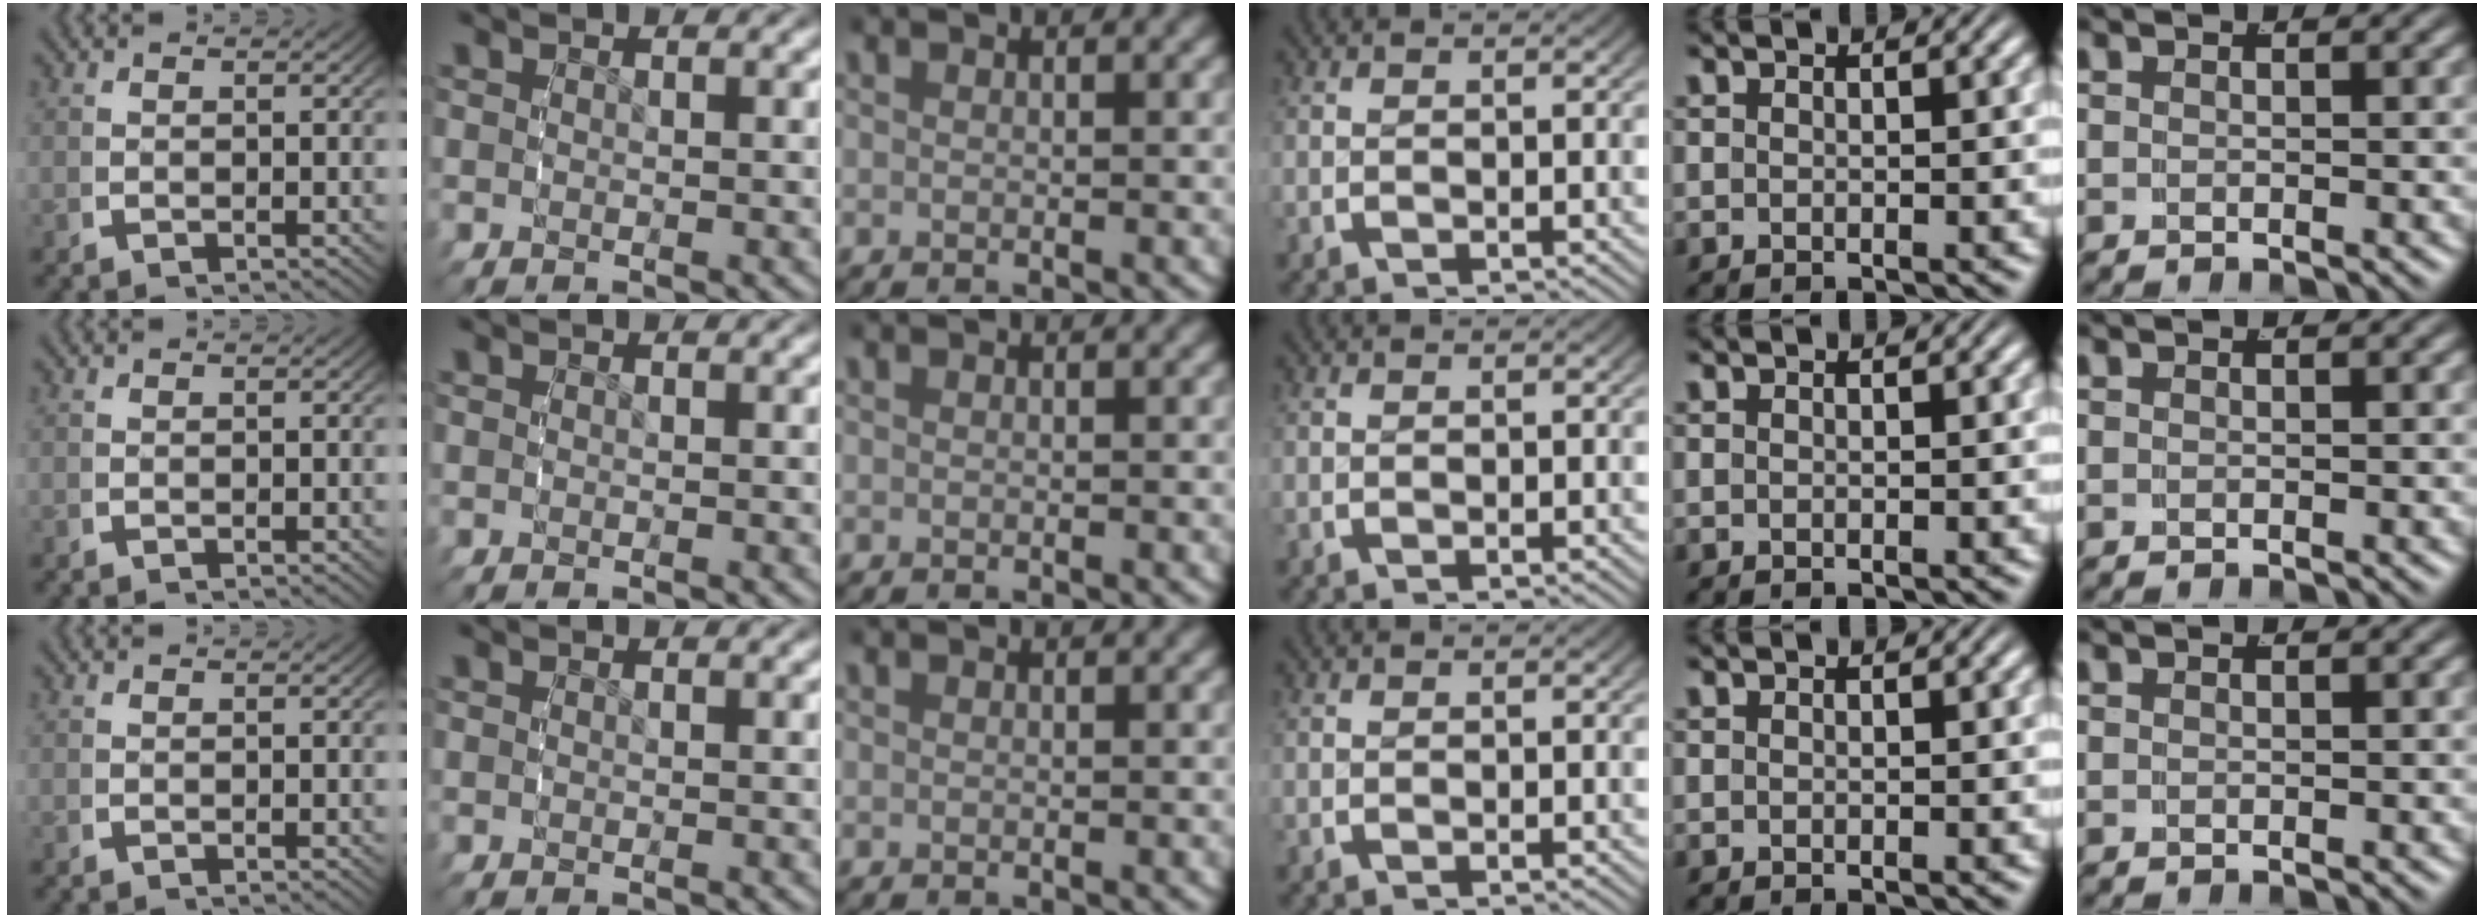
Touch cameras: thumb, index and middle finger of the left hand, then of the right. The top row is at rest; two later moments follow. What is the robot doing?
{"motion": "grasp_and_lifting", "object": "dispenser bottle"}